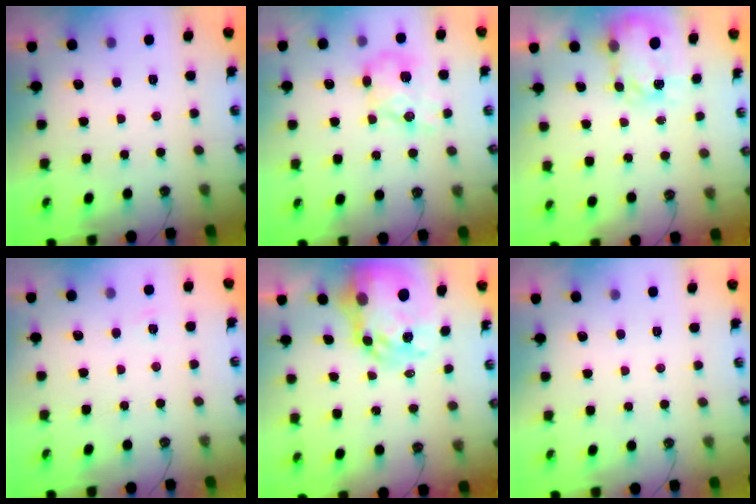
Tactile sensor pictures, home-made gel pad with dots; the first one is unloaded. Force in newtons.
{"total": 11.5, "press": 11.5, "slide": 0.7}
{"total": 6.2, "press": 6.2, "slide": 0.6}
{"total": 3.0, "press": 2.9, "slide": 0.4}
{"total": 11.8, "press": 11.7, "slide": 1.0}
{"total": 0.0}